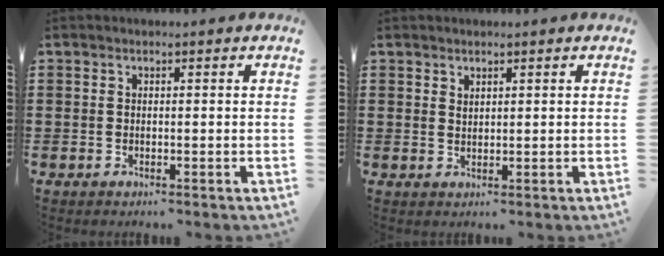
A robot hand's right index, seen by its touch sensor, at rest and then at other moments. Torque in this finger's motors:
{"motor_torque": [-0.18, 0.20, 0.00, -0.01]}